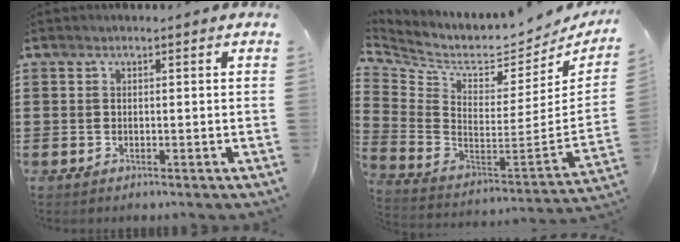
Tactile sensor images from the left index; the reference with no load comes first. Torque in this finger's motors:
{"motor_torque": [1.10, -1.04, 0.09, 0.02]}